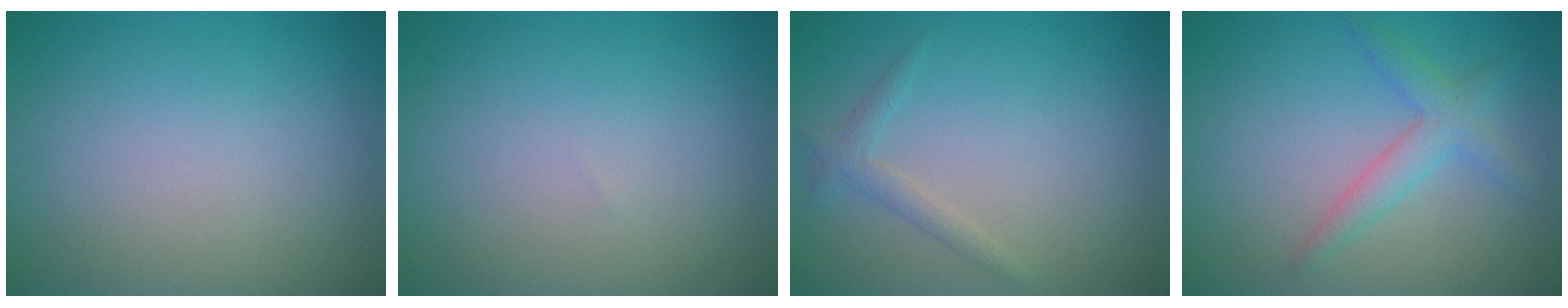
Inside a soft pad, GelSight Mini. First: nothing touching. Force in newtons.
{"total": 0.0}
{"total": 1.4, "press": 1.4, "slide": 0.1}
{"total": 2.6, "press": 2.6, "slide": 0.1}